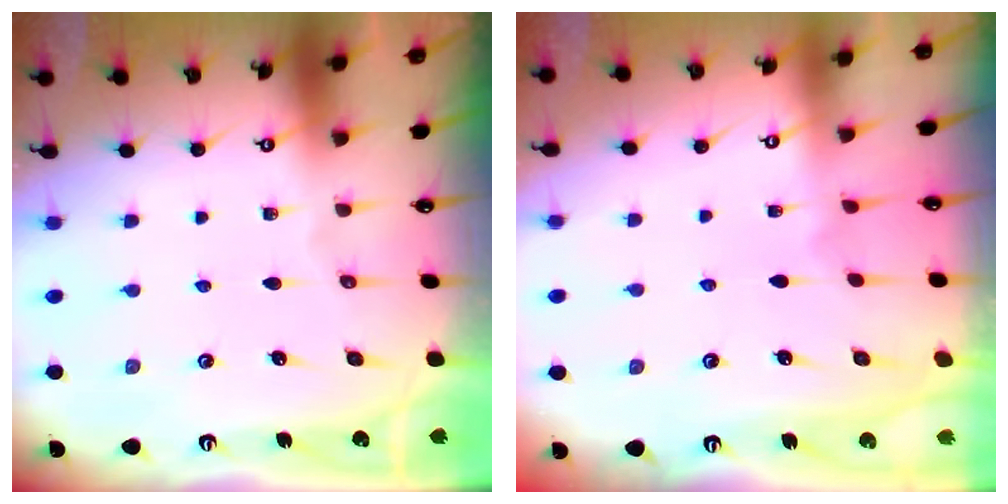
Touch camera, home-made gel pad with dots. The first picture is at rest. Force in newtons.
{"total": 5.7, "press": 5.7, "slide": 0.1}